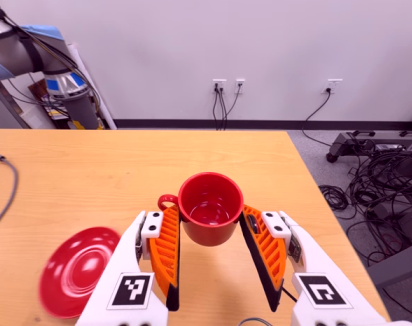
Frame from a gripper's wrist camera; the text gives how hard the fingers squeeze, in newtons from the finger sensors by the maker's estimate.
{"total": 2.8, "left": 2.2, "right": 3.3}